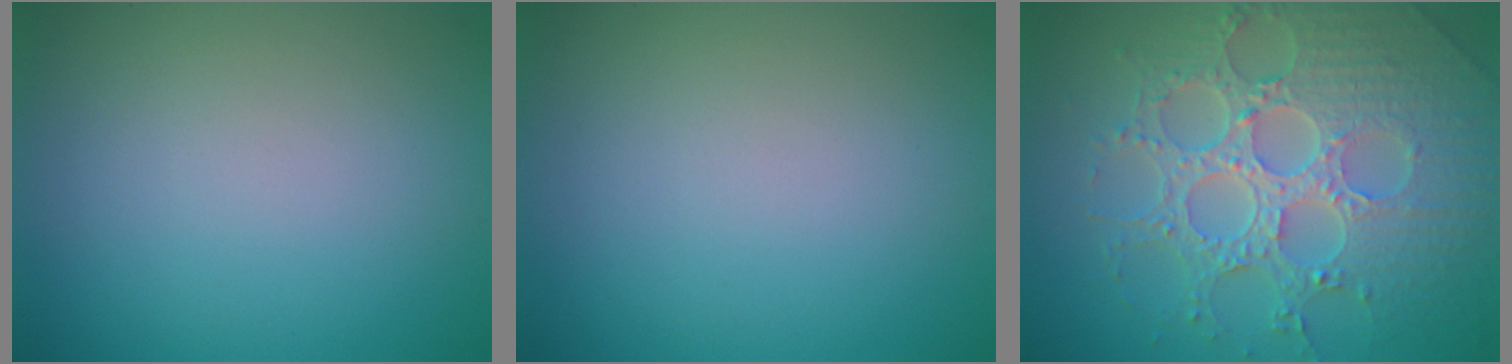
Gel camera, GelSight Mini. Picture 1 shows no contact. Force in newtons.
{"total": 0.0}
{"total": 8.1, "press": 6.0, "slide": 5.5}